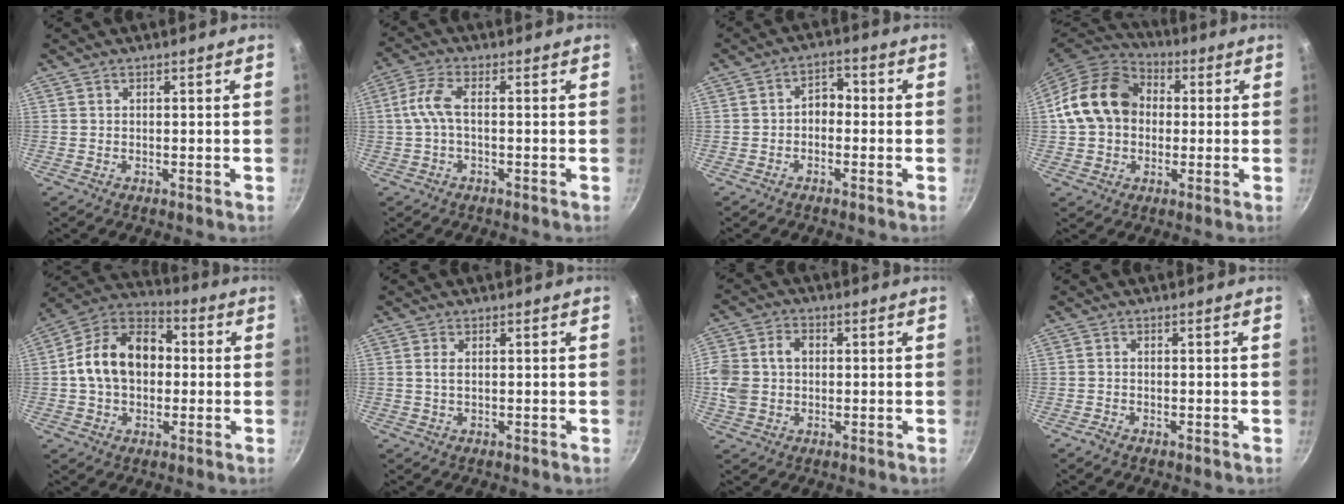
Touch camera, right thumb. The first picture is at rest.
{"total": 5.2, "force": [-0.7, 2.1, 4.7], "torque": [-0.117, 0.017, -0.021]}
{"total": 3.8, "force": [-1.0, 2.7, 2.5], "torque": [-0.020, 0.022, -0.025]}
{"total": 16.1, "force": [1.6, 12.8, 9.6], "torque": [-0.149, 0.033, 0.017]}
{"total": 16.1, "force": [0.3, 11.6, 11.1], "torque": [-0.158, 0.037, -0.014]}
{"total": 1.5, "force": [0.3, 0.8, 1.3], "torque": [-0.025, 0.000, 0.005]}
{"total": 10.9, "force": [0.9, 8.7, 6.5], "torque": [-0.139, 0.021, 0.011]}
{"total": 1.3, "force": [-1.0, 0.6, 0.6], "torque": [-0.017, 0.008, -0.023]}